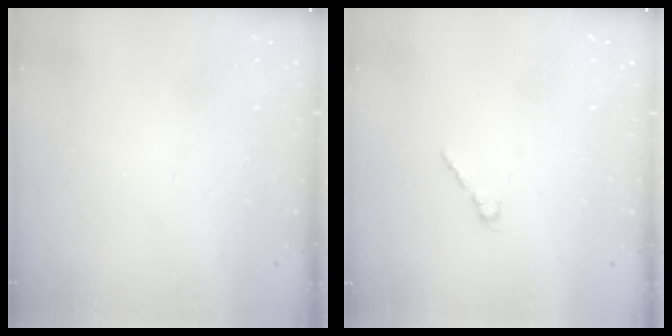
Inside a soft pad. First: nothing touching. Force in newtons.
{"total": 2.1, "press": 2.0, "slide": 0.7}